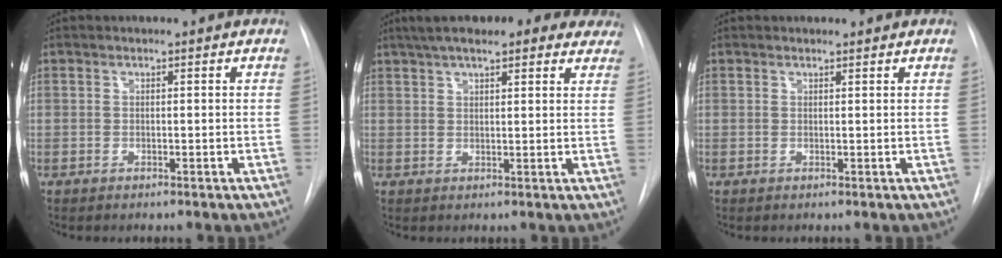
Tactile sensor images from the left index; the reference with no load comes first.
{"total": 18.0, "force": [14.4, 5.1, 9.6], "torque": [-0.143, 0.052, 0.185]}
{"total": 0.8, "force": [0.8, 0.1, 0.0], "torque": [-0.008, 0.004, 0.012]}